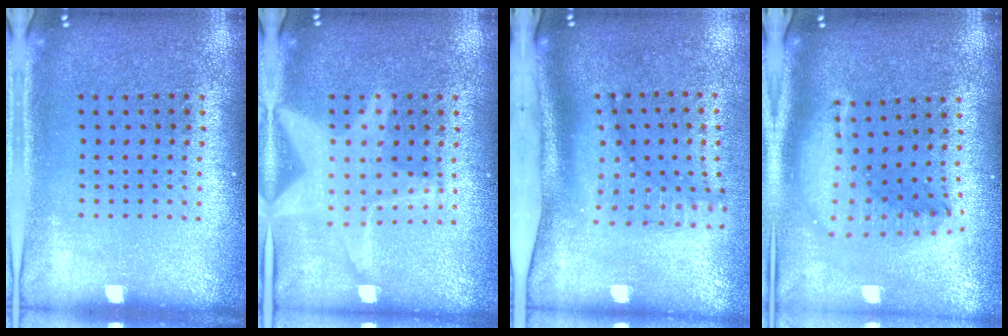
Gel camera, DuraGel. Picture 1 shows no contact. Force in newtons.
{"total": 3.0, "press": 3.0, "slide": 0.3}
{"total": 2.1, "press": 1.5, "slide": 1.4}
{"total": 1.8, "press": 1.5, "slide": 0.9}